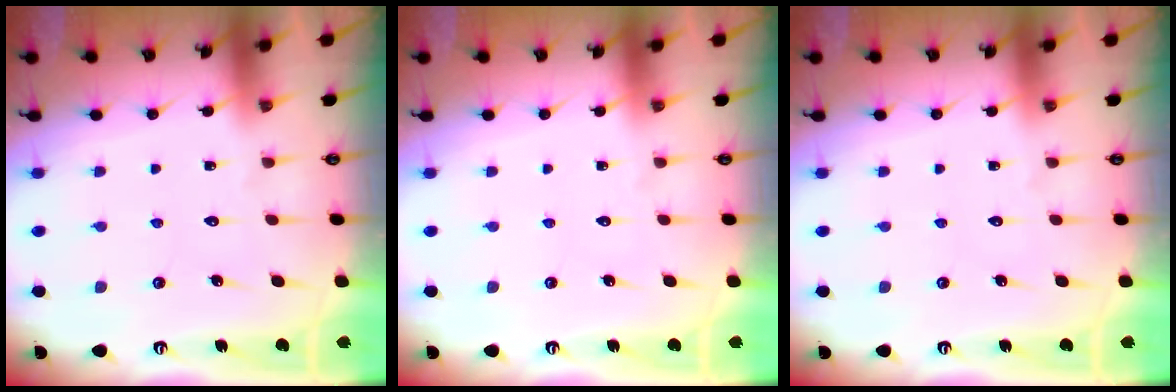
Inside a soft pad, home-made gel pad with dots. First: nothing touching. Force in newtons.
{"total": 0.0}
{"total": 0.0}